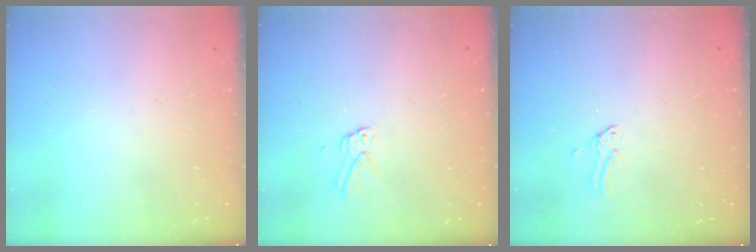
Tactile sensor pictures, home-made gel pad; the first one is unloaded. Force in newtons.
{"total": 2.9, "press": 2.9, "slide": 0.2}
{"total": 0.0}